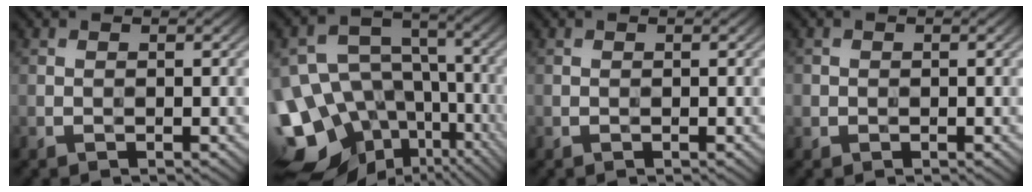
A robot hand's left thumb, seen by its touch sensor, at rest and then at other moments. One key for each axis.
{"total": 17.7, "fx": -8.4, "fy": 12.8, "fz": 8.9, "tx": -0.199, "ty": -0.021, "tz": -0.096}
{"total": 0.0}
{"total": 0.9, "fx": -0.1, "fy": 0.9, "fz": 0.1, "tx": 0.000, "ty": -0.004, "tz": -0.006}